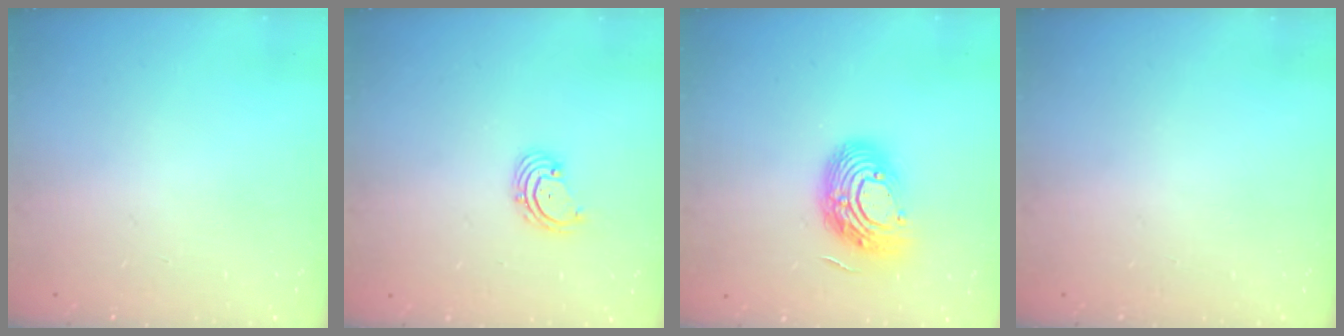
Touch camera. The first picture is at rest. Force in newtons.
{"total": 2.6, "press": 2.5, "slide": 0.6}
{"total": 14.5, "press": 14.5, "slide": 1.0}
{"total": 0.0}